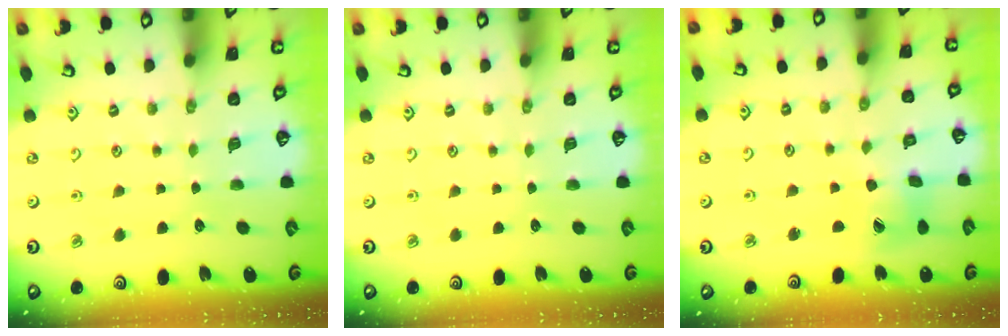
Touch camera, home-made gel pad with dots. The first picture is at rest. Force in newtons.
{"total": 0.0}
{"total": 9.1, "press": 9.0, "slide": 1.2}